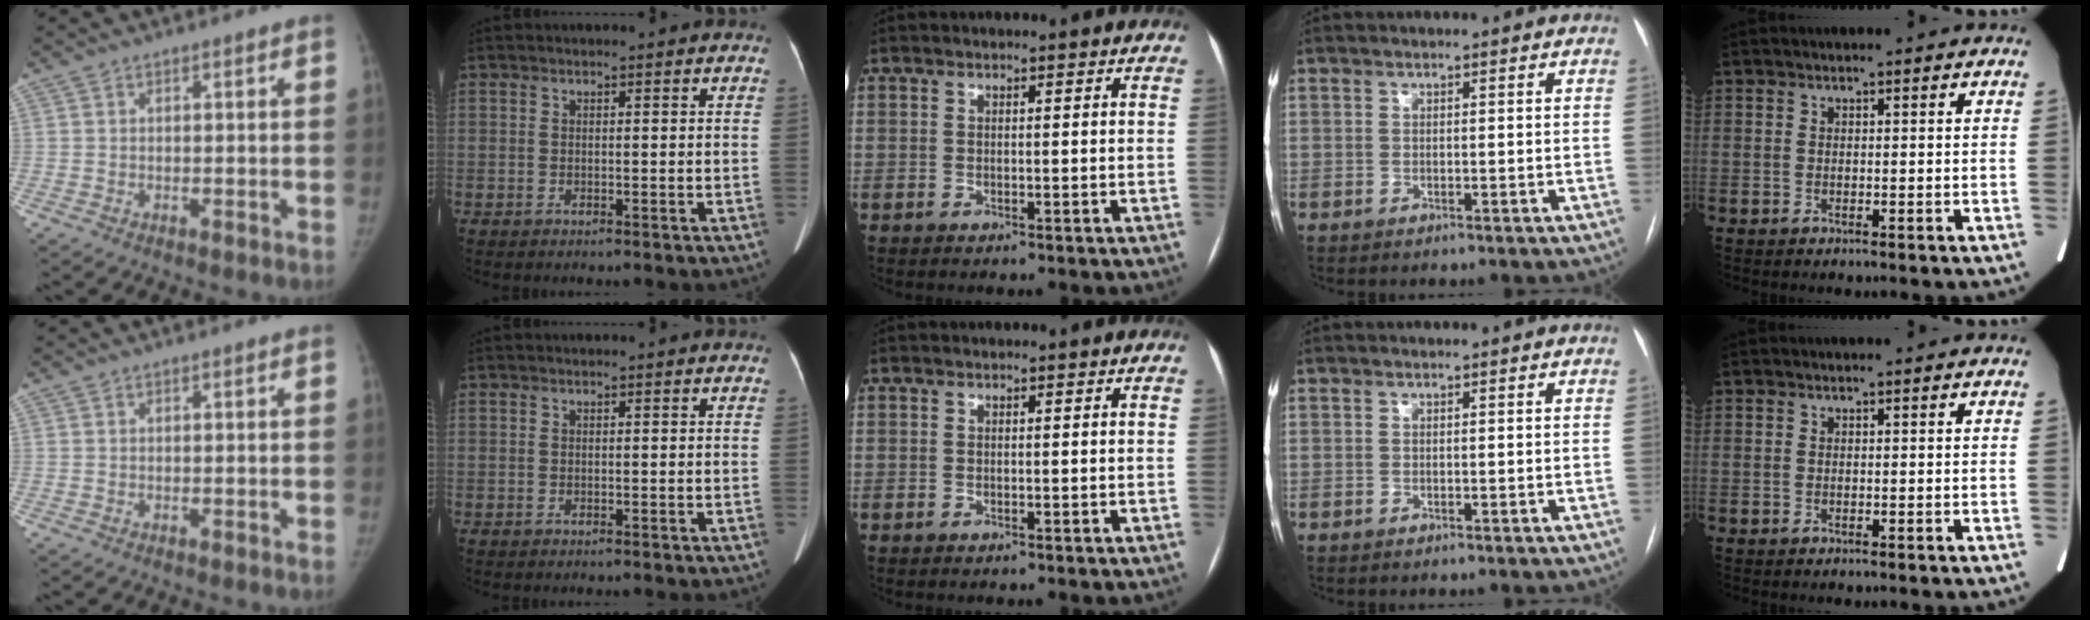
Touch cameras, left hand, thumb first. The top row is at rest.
{}